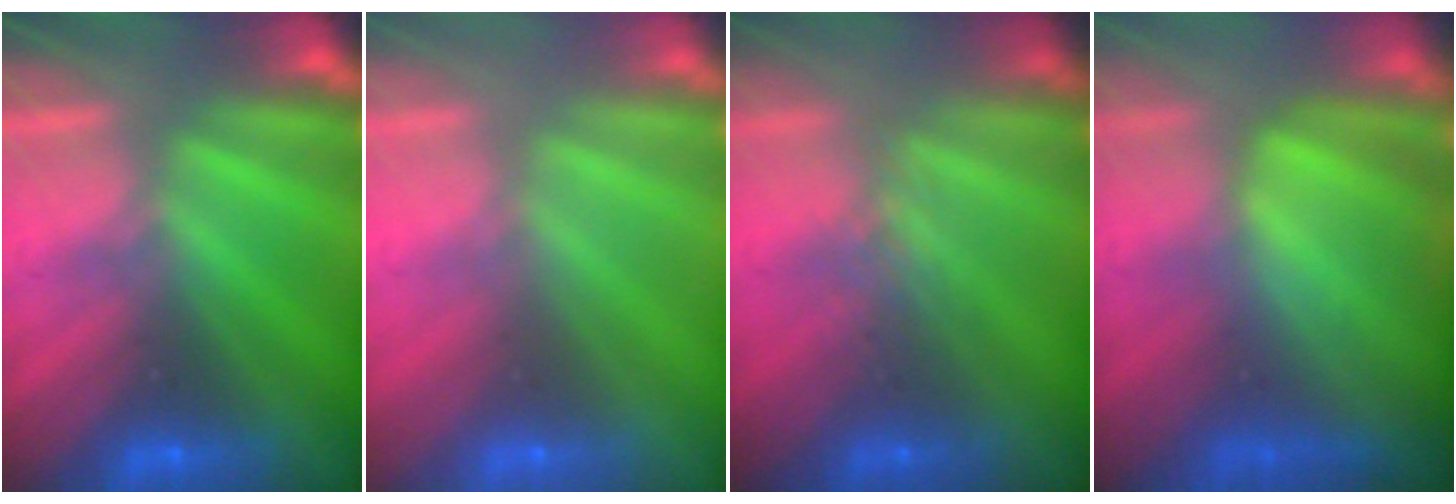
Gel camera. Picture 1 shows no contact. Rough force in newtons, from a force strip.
{"total": 3.1}
{"total": 2.6}
{"total": 7.4}